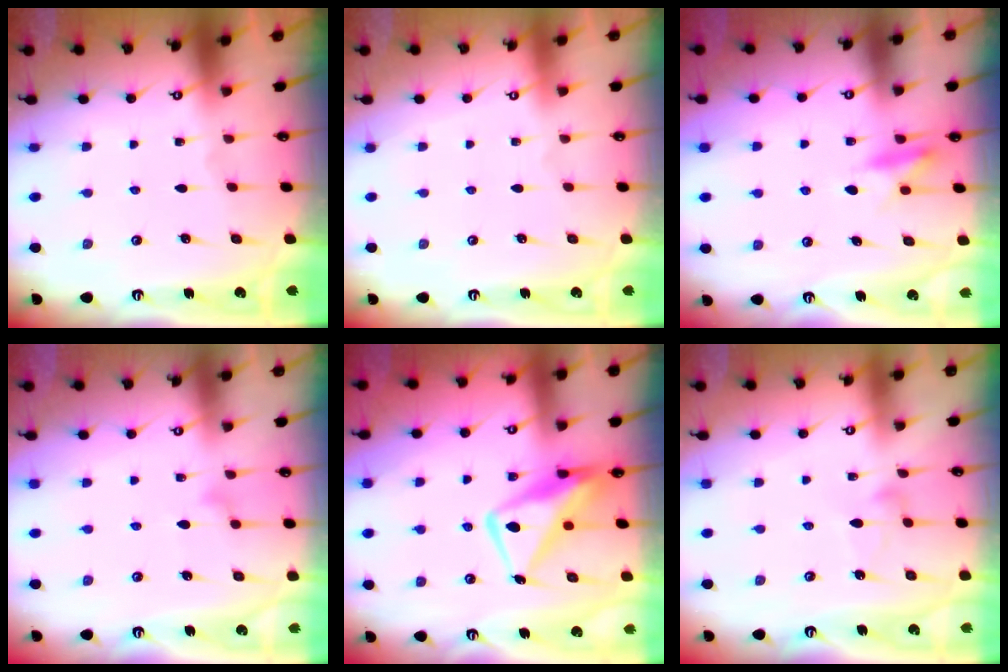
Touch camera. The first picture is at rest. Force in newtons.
{"total": 3.9, "press": 3.9, "slide": 0.1}
{"total": 9.1, "press": 9.1, "slide": 1.2}
{"total": 8.4, "press": 8.4, "slide": 0.5}
{"total": 13.4, "press": 13.4, "slide": 1.1}
{"total": 4.8, "press": 4.7, "slide": 0.3}